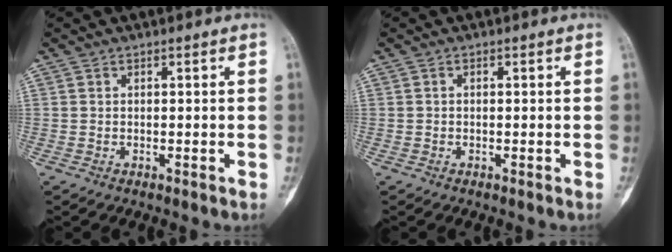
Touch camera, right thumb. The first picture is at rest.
{"total": 0.0}